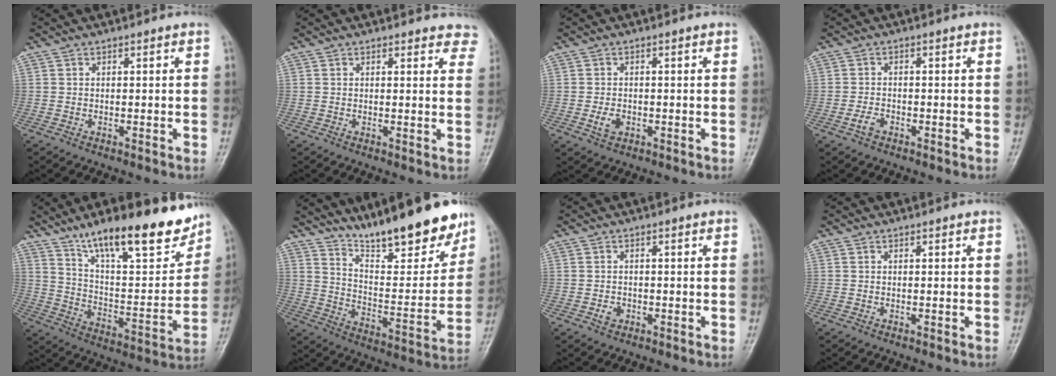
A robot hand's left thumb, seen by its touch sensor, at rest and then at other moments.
{"total": 5.4, "force": [4.8, 2.0, 1.2], "torque": [0.026, -0.019, 0.034]}
{"total": 2.5, "force": [-0.7, 1.7, 1.6], "torque": [-0.029, 0.001, -0.010]}
{"total": 2.0, "force": [-1.1, 1.2, 1.1], "torque": [-0.025, 0.006, -0.022]}
{"total": 22.9, "force": [16.1, 6.7, 14.9], "torque": [-0.188, -0.072, 0.263]}
{"total": 19.7, "force": [15.5, 4.7, 11.2], "torque": [-0.130, -0.097, 0.252]}
{"total": 1.5, "force": [-0.6, 1.2, 0.6], "torque": [-0.007, 0.004, -0.009]}
{"total": 0.0}